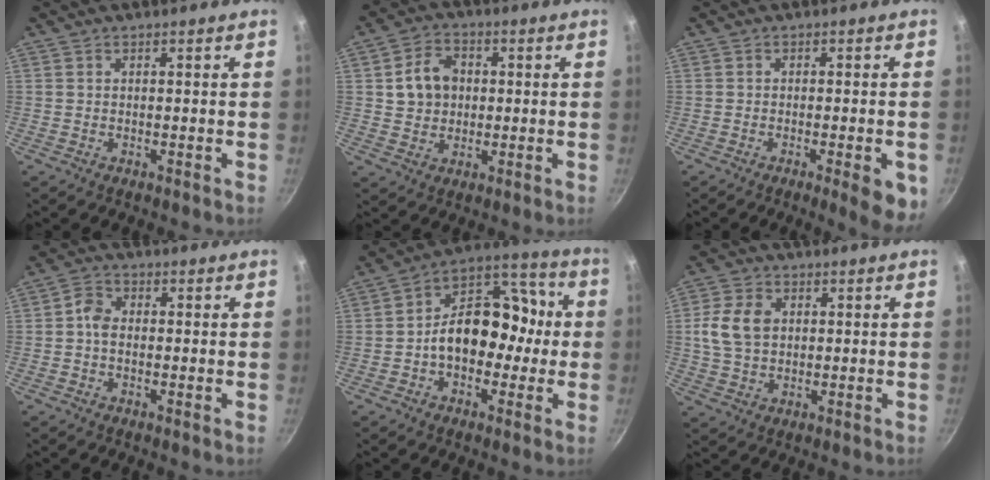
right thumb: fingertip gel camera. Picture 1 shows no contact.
{"total": 8.2, "force": [1.0, 6.7, 4.7], "torque": [-0.055, 0.006, 0.015]}
{"total": 7.0, "force": [-3.0, 1.6, 6.1], "torque": [-0.074, -0.003, -0.036]}
{"total": 3.9, "force": [-0.2, 2.7, 2.9], "torque": [-0.045, 0.008, -0.013]}
{"total": 16.1, "force": [-1.0, 10.6, 12.0], "torque": [-0.149, 0.052, -0.026]}
{"total": 8.4, "force": [1.3, 6.1, 5.7], "torque": [-0.108, 0.006, 0.028]}